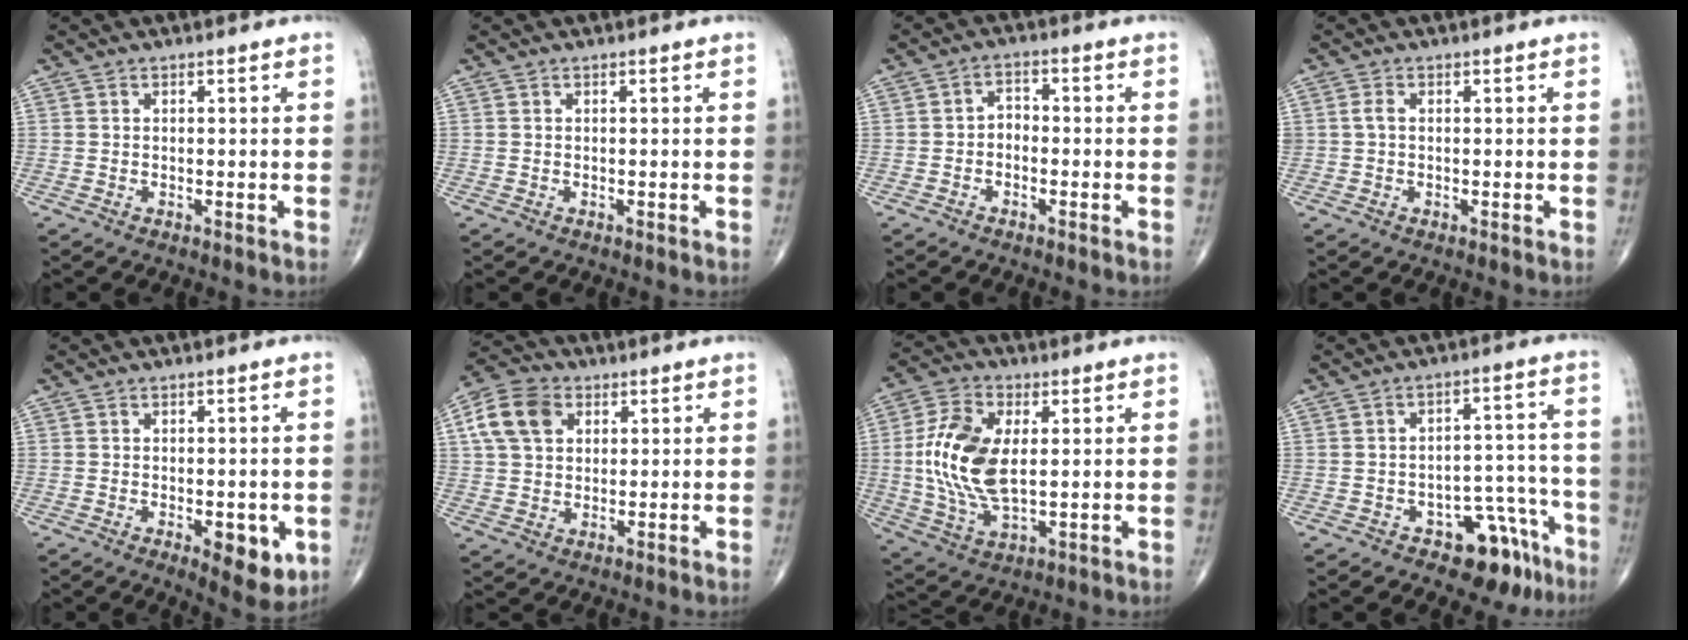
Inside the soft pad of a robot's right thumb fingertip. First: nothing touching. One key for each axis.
{"total": 0.0}
{"total": 2.8, "fx": -0.9, "fy": 2.0, "fz": 1.7, "tx": -0.016, "ty": 0.021, "tz": -0.028}
{"total": 1.6, "fx": 0.1, "fy": 1.0, "fz": 1.2, "tx": -0.024, "ty": 0.002, "tz": 0.001}
{"total": 7.6, "fx": -2.3, "fy": 3.4, "fz": 6.4, "tx": -0.068, "ty": -0.008, "tz": -0.023}
{"total": 9.8, "fx": 3.2, "fy": 7.1, "fz": 5.9, "tx": -0.102, "ty": 0.008, "tz": 0.053}
{"total": 14.9, "fx": 1.2, "fy": 7.9, "fz": 12.5, "tx": -0.255, "ty": -0.002, "tz": 0.026}
{"total": 10.4, "fx": -6.5, "fy": 5.7, "fz": 5.7, "tx": -0.028, "ty": 0.067, "tz": -0.085}